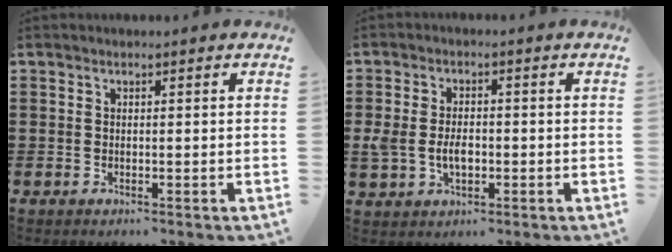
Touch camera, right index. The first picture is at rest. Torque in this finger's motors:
{"motor_torque": [0.36, -0.04, 0.20, 0.11]}